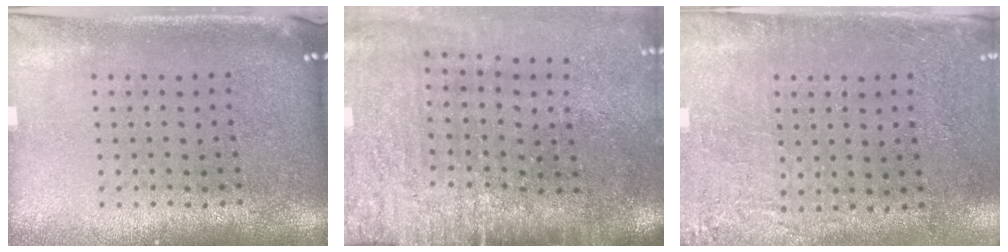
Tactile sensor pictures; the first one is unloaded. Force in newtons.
{"total": 4.6, "press": 3.9, "slide": 2.5}
{"total": 2.8, "press": 2.3, "slide": 1.6}